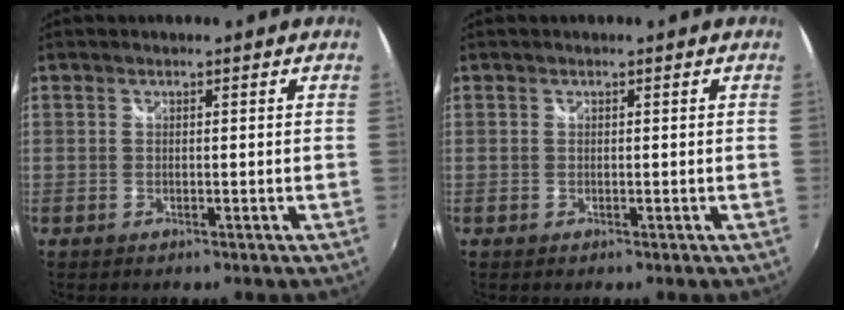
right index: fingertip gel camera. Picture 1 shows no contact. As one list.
[{"total": 0.0}]